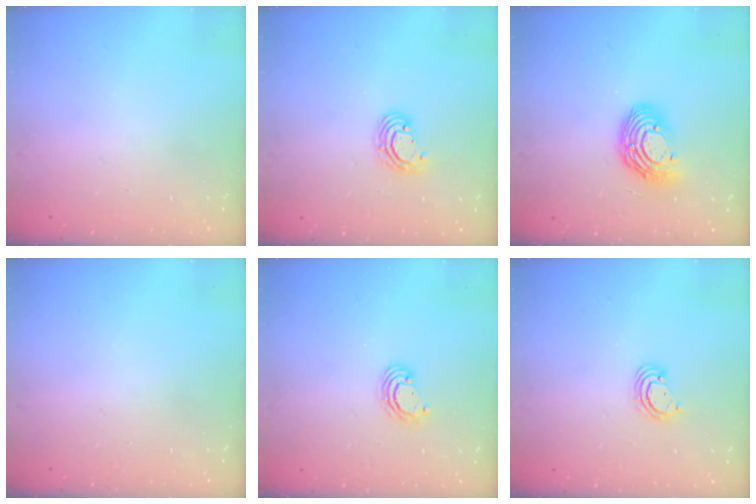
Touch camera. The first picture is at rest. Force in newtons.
{"total": 5.1, "press": 5.1, "slide": 0.3}
{"total": 12.1, "press": 12.1, "slide": 1.0}
{"total": 0.0}
{"total": 3.8, "press": 3.8, "slide": 0.2}
{"total": 2.9, "press": 2.9, "slide": 0.3}